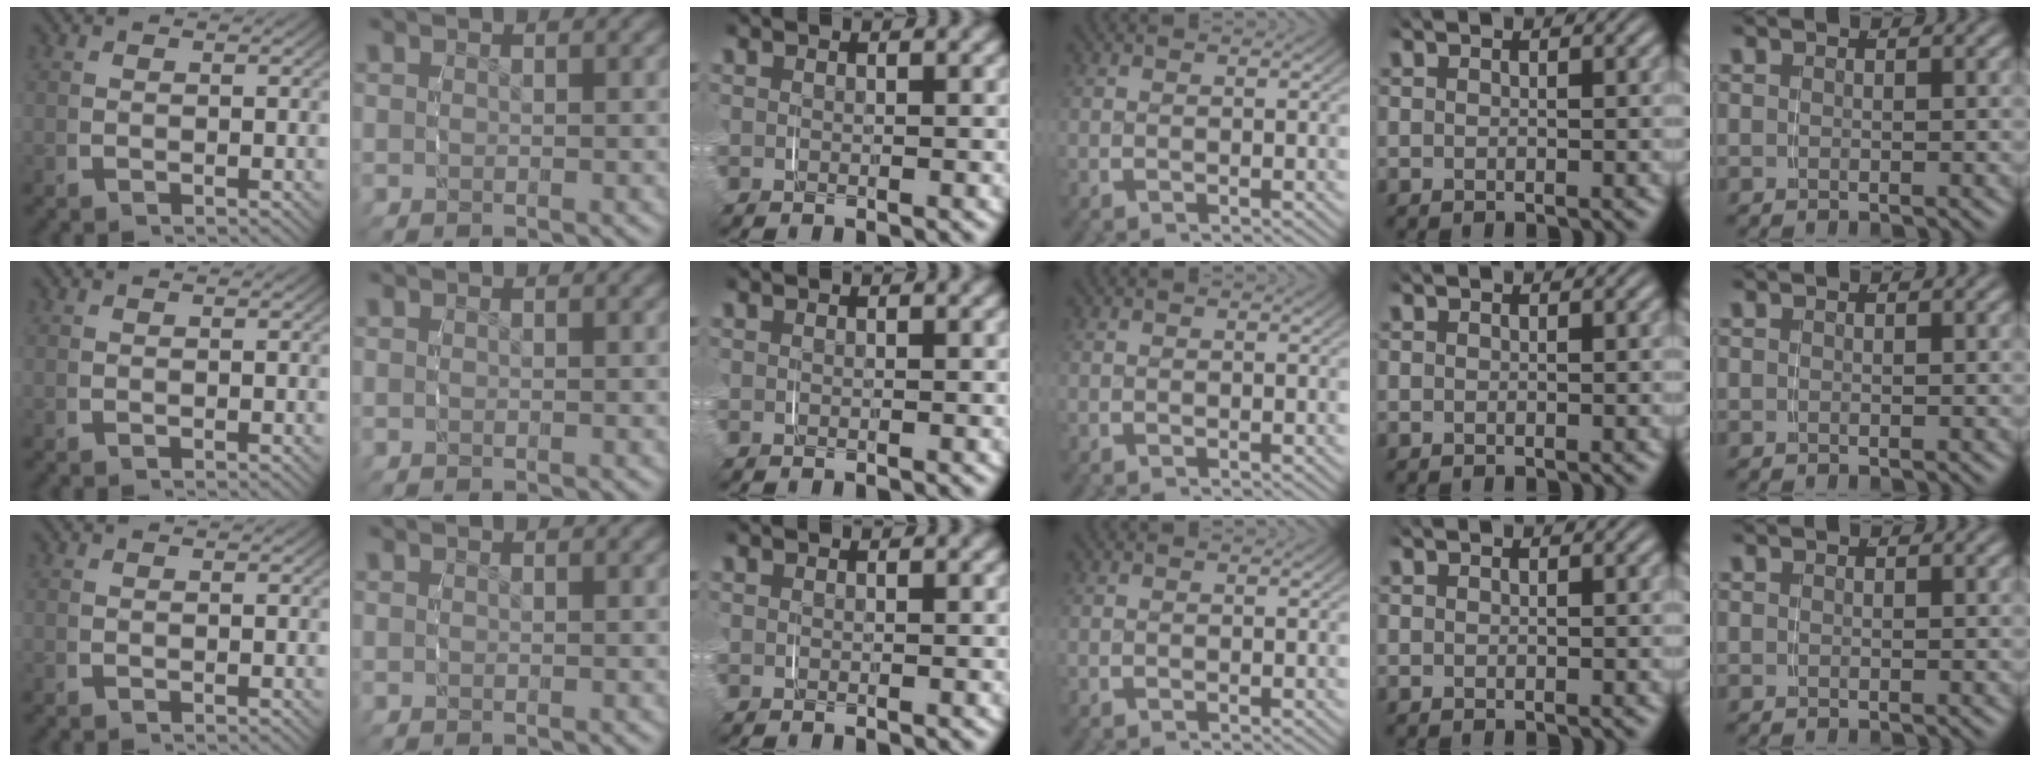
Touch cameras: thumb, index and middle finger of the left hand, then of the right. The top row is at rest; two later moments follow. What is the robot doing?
{"motion": "grasp_and_lifting", "object": "jewelry box"}